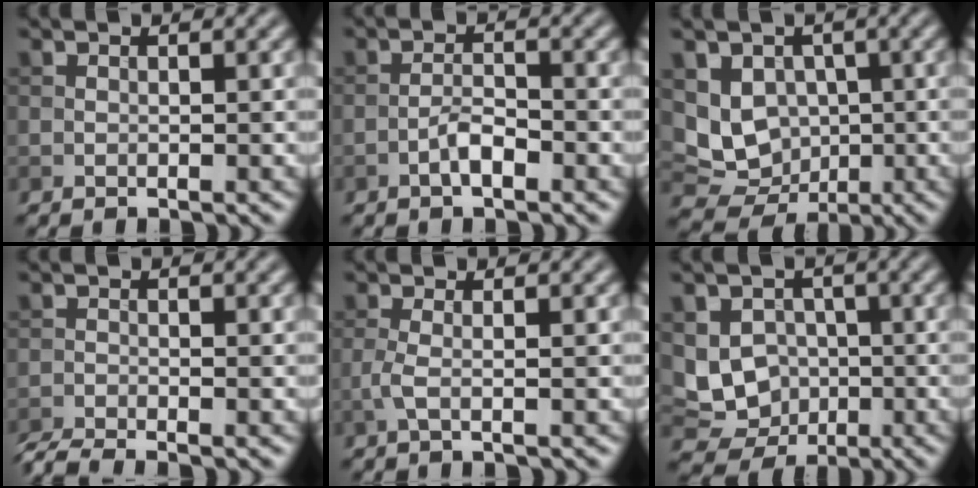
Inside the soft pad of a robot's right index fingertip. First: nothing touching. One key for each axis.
{"total": 2.1, "fx": -1.2, "fy": 0.6, "fz": 1.6, "tx": -0.030, "ty": 0.007, "tz": -0.025}
{"total": 6.6, "fx": 0.3, "fy": 5.7, "fz": 3.3, "tx": -0.048, "ty": -0.010, "tz": 0.001}
{"total": 3.2, "fx": -2.8, "fy": 0.3, "fz": 1.4, "tx": -0.029, "ty": -0.010, "tz": -0.063}
{"total": 1.6, "fx": -0.3, "fy": 0.4, "fz": 1.5, "tx": -0.035, "ty": 0.000, "tz": -0.009}
{"total": 7.0, "fx": -0.8, "fy": 6.2, "fz": 3.2, "tx": -0.036, "ty": 0.008, "tz": -0.032}